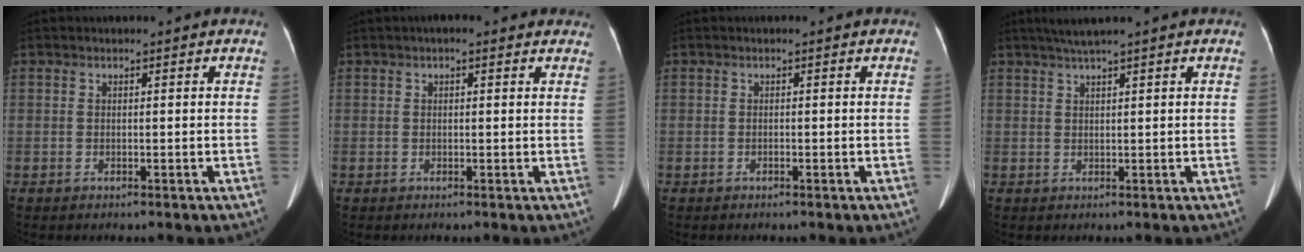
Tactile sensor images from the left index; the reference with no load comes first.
{"total": 3.7, "force": [2.7, 1.2, 2.3], "torque": [-0.024, 0.028, 0.028]}
{"total": 0.0}
{"total": 3.2, "force": [2.5, -0.7, 1.9], "torque": [-0.035, 0.013, 0.049]}